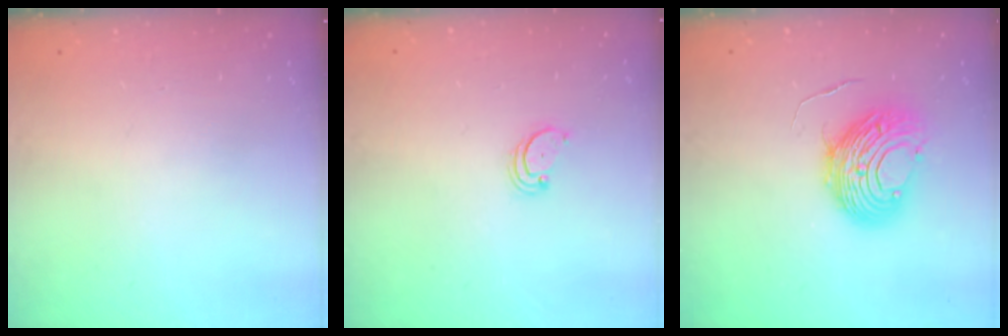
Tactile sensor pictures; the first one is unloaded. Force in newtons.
{"total": 2.2, "press": 2.2, "slide": 0.2}
{"total": 11.0, "press": 11.0, "slide": 1.0}